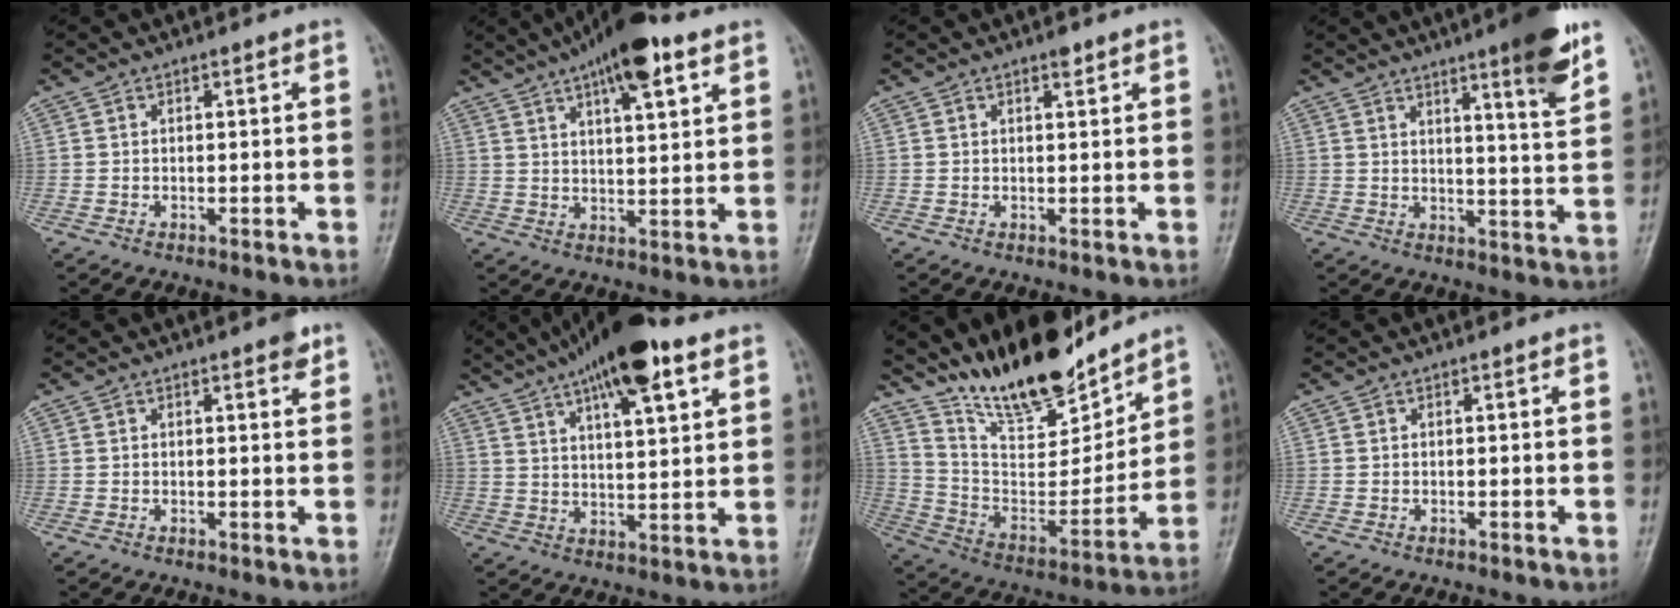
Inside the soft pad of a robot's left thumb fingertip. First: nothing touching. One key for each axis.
{"total": 13.4, "fx": 7.8, "fy": 4.0, "fz": 10.2, "tx": -0.143, "ty": -0.015, "tz": 0.120}
{"total": 1.4, "fx": 1.0, "fy": 0.4, "fz": 0.9, "tx": -0.011, "ty": -0.005, "tz": 0.015}
{"total": 10.6, "fx": 6.6, "fy": 0.9, "fz": 8.3, "tx": -0.106, "ty": -0.040, "tz": 0.090}
{"total": 2.1, "fx": 1.3, "fy": 0.7, "fz": 1.5, "tx": -0.016, "ty": -0.005, "tz": 0.014}
{"total": 16.9, "fx": 10.1, "fy": 4.7, "fz": 12.6, "tx": -0.194, "ty": -0.019, "tz": 0.163}
{"total": 19.6, "fx": 16.5, "fy": 5.7, "fz": 8.9, "tx": -0.106, "ty": -0.104, "tz": 0.295}
{"total": 0.0}